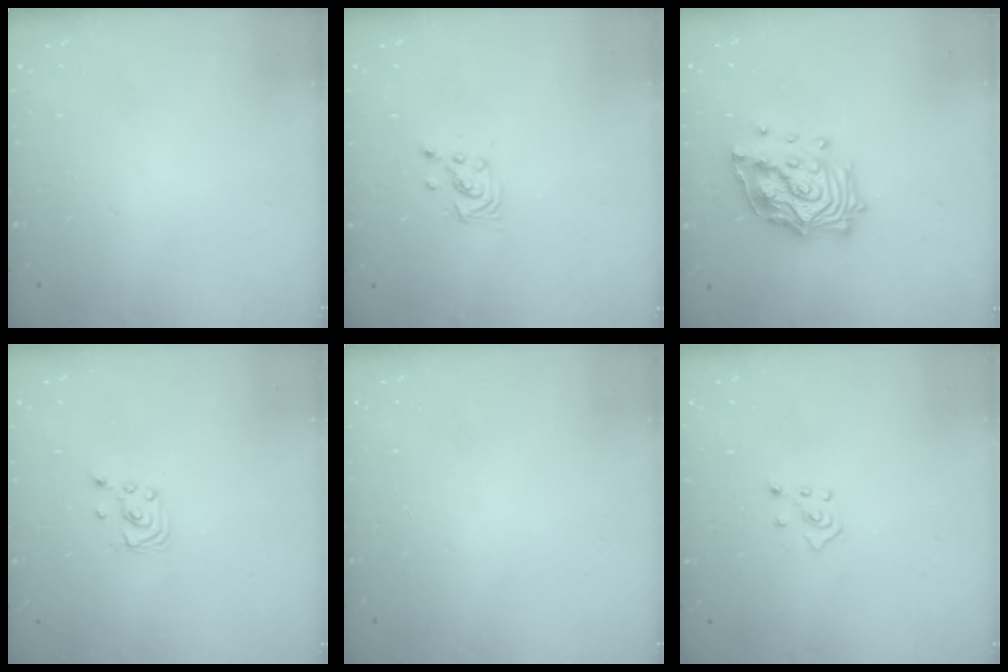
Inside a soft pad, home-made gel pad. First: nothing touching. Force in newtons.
{"total": 3.0, "press": 2.9, "slide": 0.5}
{"total": 17.0, "press": 16.9, "slide": 2.0}
{"total": 2.0, "press": 2.0, "slide": 0.2}
{"total": 0.0}
{"total": 4.2, "press": 4.1, "slide": 0.7}